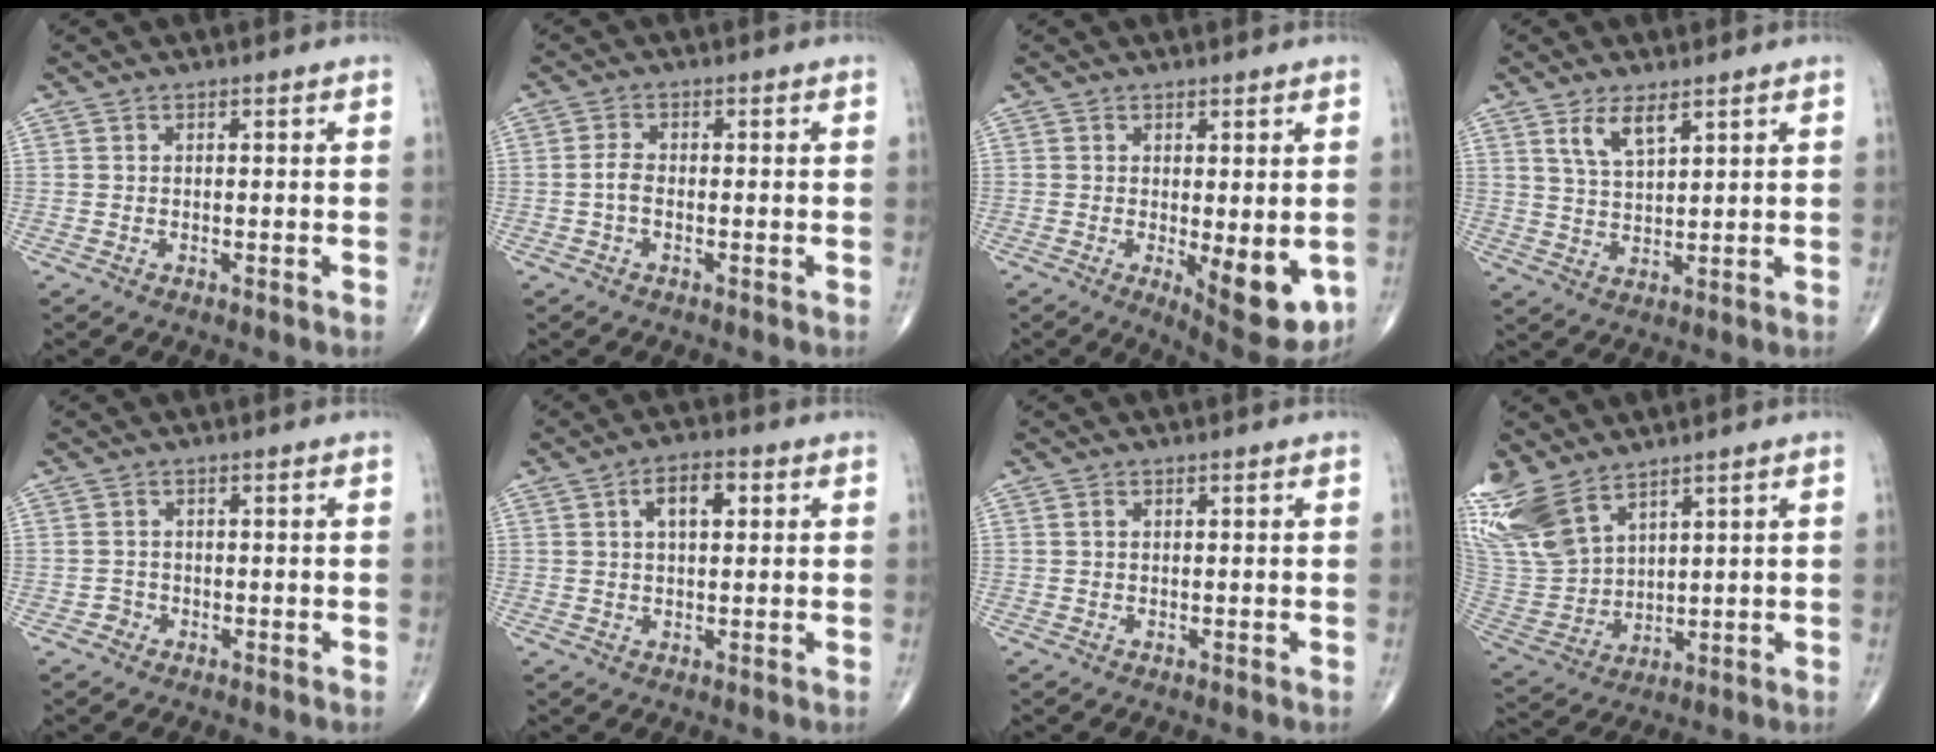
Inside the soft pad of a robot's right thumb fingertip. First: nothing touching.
{"total": 2.2, "force": [-0.6, 1.2, 1.8], "torque": [-0.035, 0.005, -0.016]}
{"total": 9.9, "force": [-1.9, 3.7, 9.0], "torque": [-0.108, -0.024, -0.015]}
{"total": 5.5, "force": [3.3, 2.0, 3.9], "torque": [-0.071, -0.020, 0.068]}
{"total": 1.2, "force": [-0.8, 1.0, -0.1], "torque": [0.006, 0.005, -0.020]}
{"total": 5.5, "force": [1.6, 2.8, 4.4], "torque": [-0.066, 0.008, 0.023]}
{"total": 0.5, "force": [0.1, 0.4, 0.3], "torque": [-0.006, 0.001, 0.001]}
{"total": 16.2, "force": [10.5, 8.5, 9.0], "torque": [-0.209, -0.027, 0.225]}